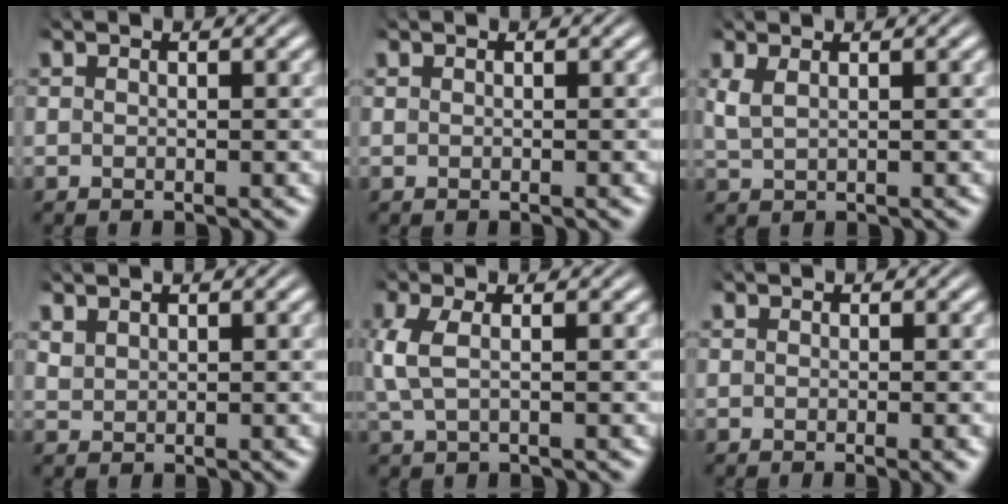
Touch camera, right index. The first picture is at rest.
{"total": 0.0}
{"total": 2.8, "force": [0.4, 2.4, 1.4], "torque": [-0.047, -0.009, 0.011]}
{"total": 1.4, "force": [1.0, 1.0, 0.0], "torque": [-0.011, -0.001, 0.024]}
{"total": 2.7, "force": [-0.8, 1.7, 2.0], "torque": [-0.063, -0.012, -0.007]}
{"total": 0.7, "force": [-0.2, -0.2, 0.7], "torque": [-0.009, 0.001, -0.005]}